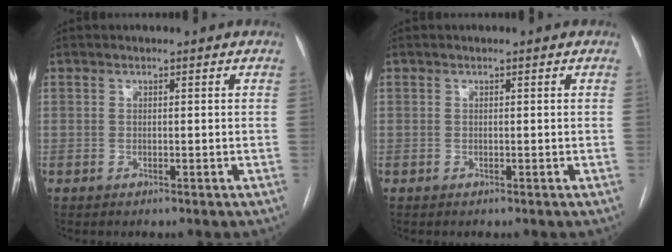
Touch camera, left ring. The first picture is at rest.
{"total": 0.0}